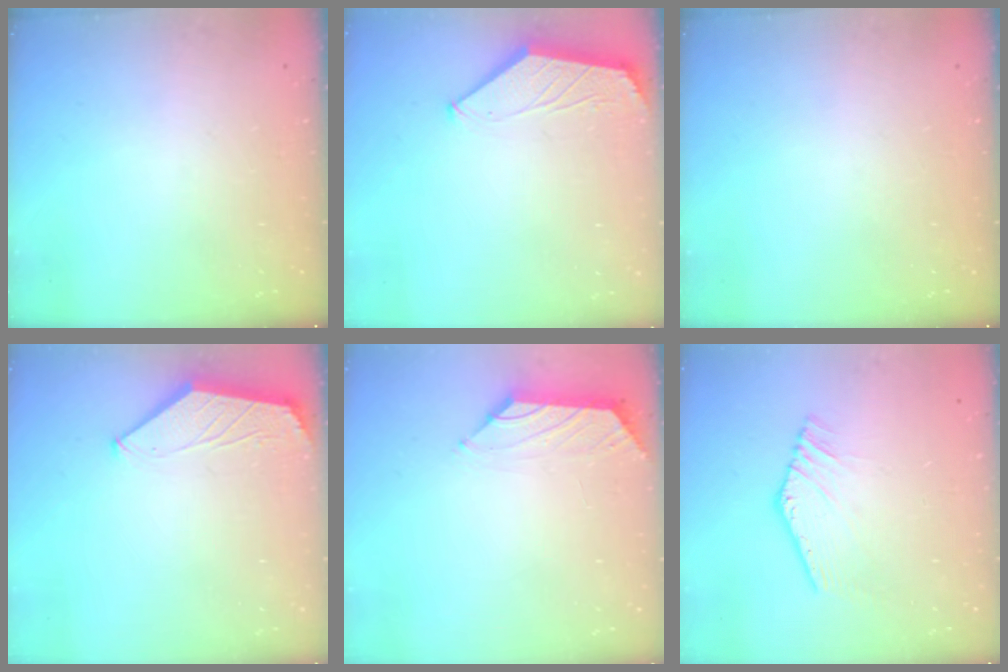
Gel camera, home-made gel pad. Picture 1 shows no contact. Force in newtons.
{"total": 1.6, "press": 1.6, "slide": 0.4}
{"total": 0.0}
{"total": 1.6, "press": 1.6, "slide": 0.4}
{"total": 0.0}
{"total": 2.3, "press": 2.3, "slide": 0.2}